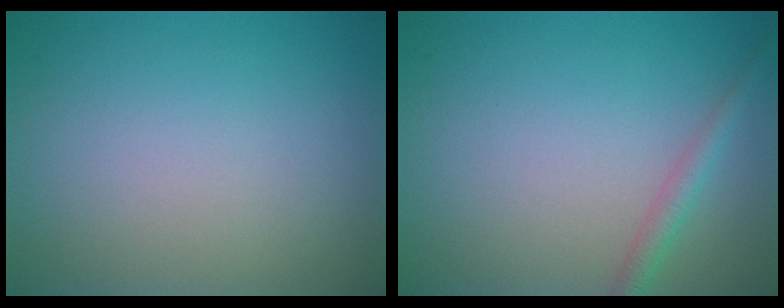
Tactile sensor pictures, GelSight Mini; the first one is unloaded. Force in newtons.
{"total": 1.7, "press": 1.7, "slide": 0.1}